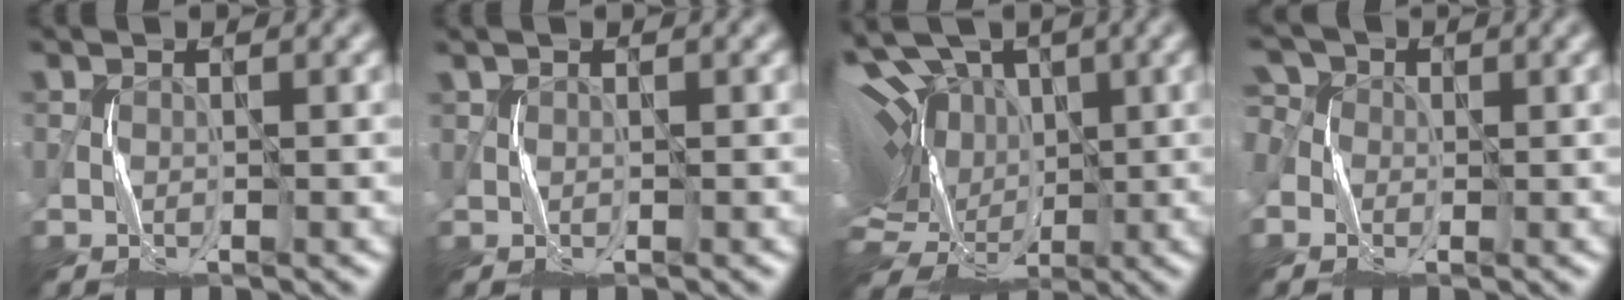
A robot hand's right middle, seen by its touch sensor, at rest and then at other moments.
{"total": 0.0}
{"total": 19.0, "force": [2.2, 13.5, 13.2], "torque": [-0.252, 0.041, 0.008]}
{"total": 3.9, "force": [0.2, 3.5, 1.8], "torque": [-0.040, 0.019, -0.029]}